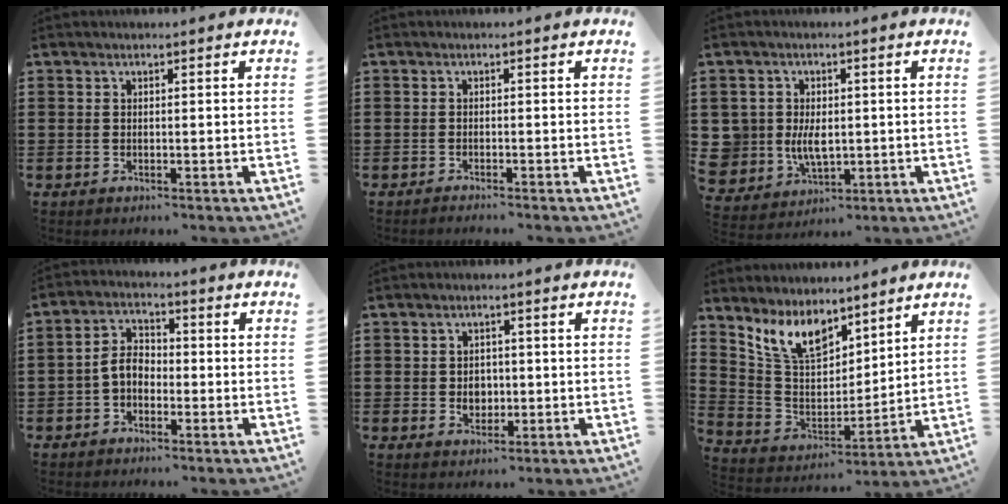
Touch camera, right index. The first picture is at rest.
{"total": 0.8, "force": [-0.8, -0.1, 0.1], "torque": [-0.004, -0.001, -0.017]}
{"total": 5.6, "force": [-0.1, 4.8, 2.9], "torque": [-0.090, 0.006, -0.004]}
{"total": 4.4, "force": [-1.3, 2.9, 3.0], "torque": [-0.080, 0.005, -0.034]}
{"total": 2.8, "force": [-0.2, 2.4, 1.4], "torque": [-0.027, 0.004, -0.008]}
{"total": 9.4, "force": [7.2, 4.5, 4.0], "torque": [-0.113, -0.022, 0.138]}